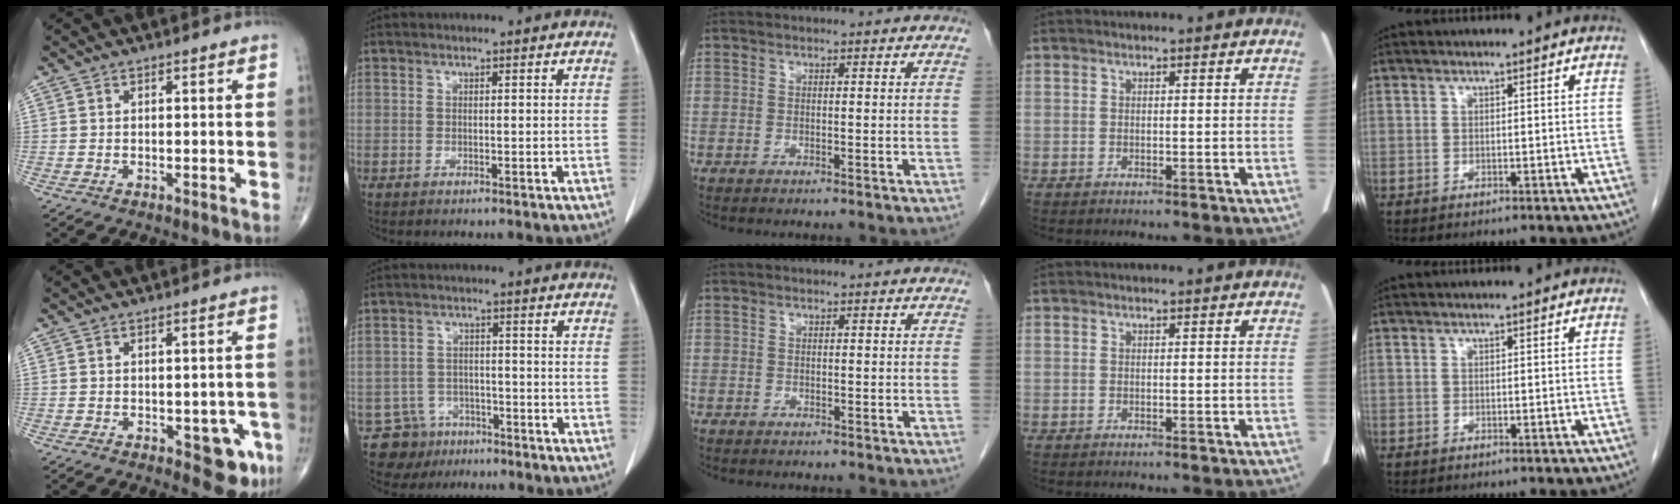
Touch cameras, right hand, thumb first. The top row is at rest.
{"thumb": {"total": 6.3, "force": [-2.5, 3.2, 4.8], "torque": [-0.028, 0.004, -0.026]}, "index": {"total": 6.0, "force": [-4.0, 4.5, -0.3], "torque": [0.013, 0.012, -0.063]}, "middle": {"total": 0.9, "force": [-0.7, 0.6, 0.1], "torque": [-0.004, 0.003, -0.011]}}